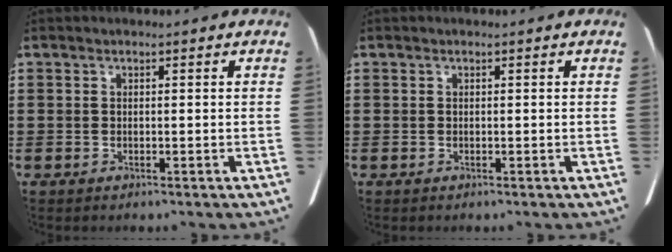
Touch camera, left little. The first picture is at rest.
{"total": 0.0}